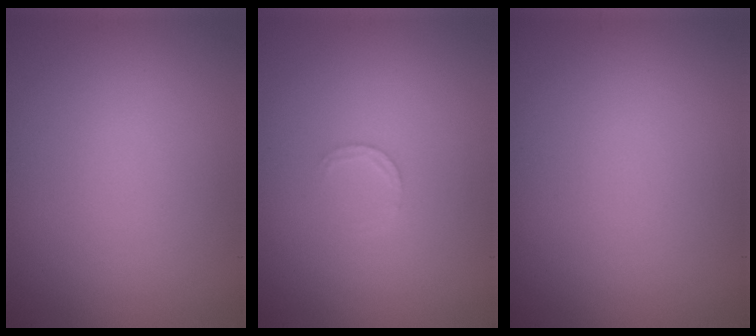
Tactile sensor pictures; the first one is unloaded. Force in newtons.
{"total": 0.9, "press": 0.9, "slide": 0.2}
{"total": 0.0}